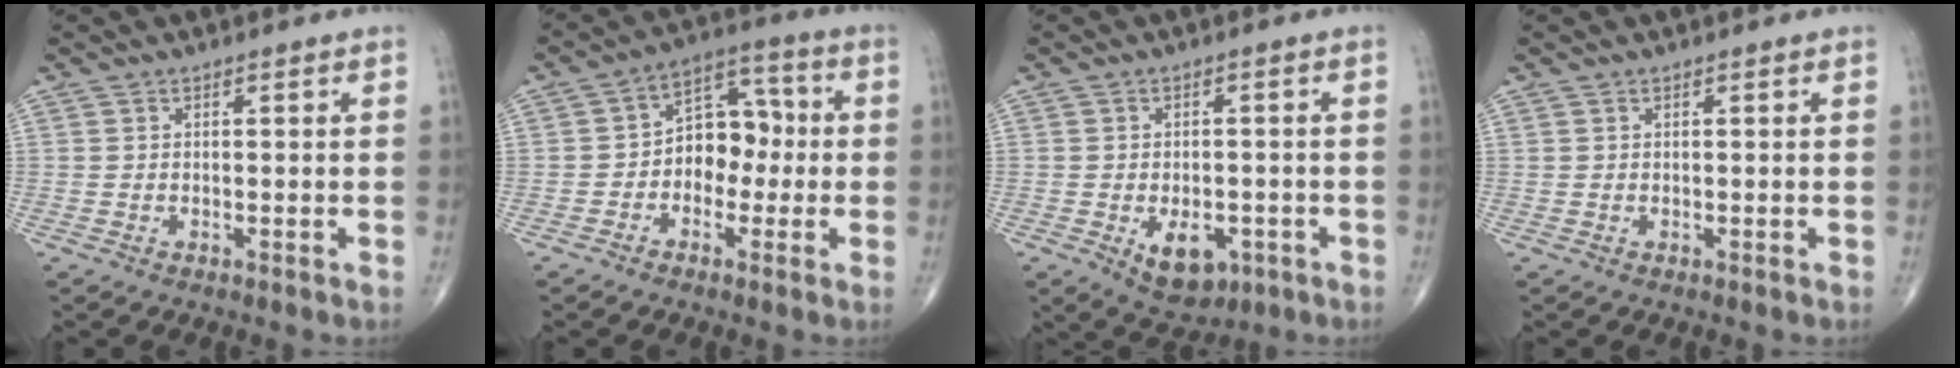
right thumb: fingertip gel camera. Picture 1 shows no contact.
{"total": 9.4, "force": [-1.1, 6.8, 6.4], "torque": [-0.058, 0.040, -0.030]}
{"total": 7.9, "force": [-2.9, 4.9, 5.5], "torque": [-0.062, 0.007, -0.028]}
{"total": 0.0}